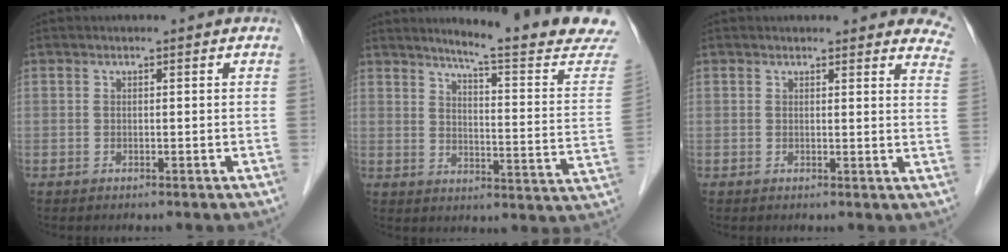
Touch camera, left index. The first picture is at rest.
{"total": 17.6, "force": [15.7, -1.1, 7.8], "torque": [-0.106, -0.084, 0.185]}
{"total": 10.8, "force": [10.2, 2.4, 2.4], "torque": [0.014, -0.031, 0.077]}